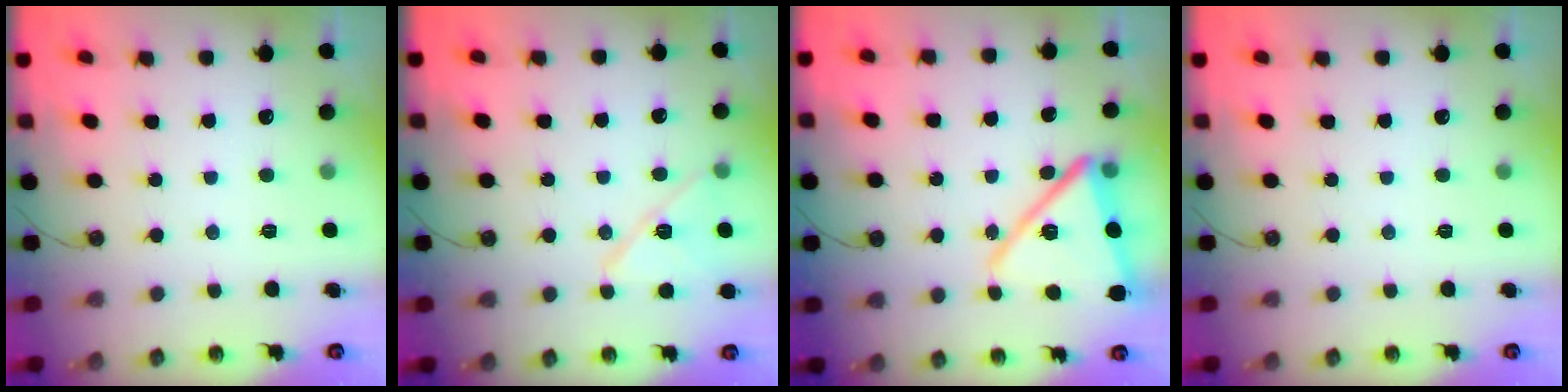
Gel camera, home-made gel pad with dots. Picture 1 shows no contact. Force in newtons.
{"total": 11.4, "press": 11.4, "slide": 0.8}
{"total": 16.4, "press": 16.4, "slide": 1.1}
{"total": 0.0}